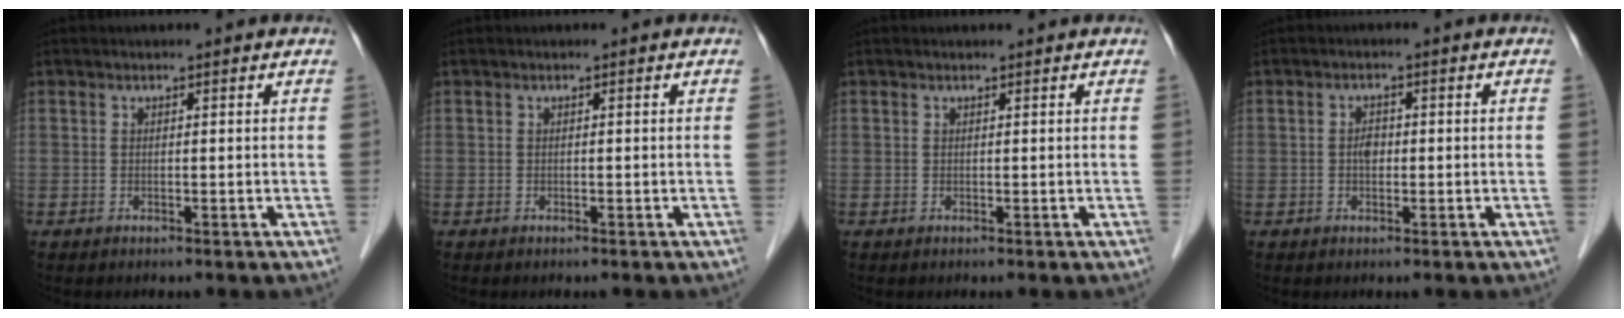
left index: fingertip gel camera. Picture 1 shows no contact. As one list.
[{"total": 0.0}, {"total": 0.6, "force": [0.6, 0.3, 0.1], "torque": [-0.006, 0.009, 0.011]}, {"total": 1.8, "force": [-0.4, 1.3, 1.2], "torque": [-0.021, 0.003, -0.007]}]